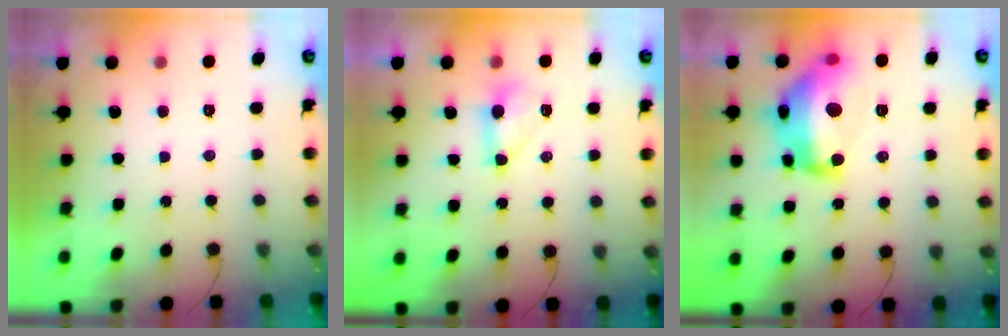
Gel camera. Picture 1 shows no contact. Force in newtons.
{"total": 5.2, "press": 5.1, "slide": 0.6}
{"total": 19.1, "press": 19.0, "slide": 1.4}